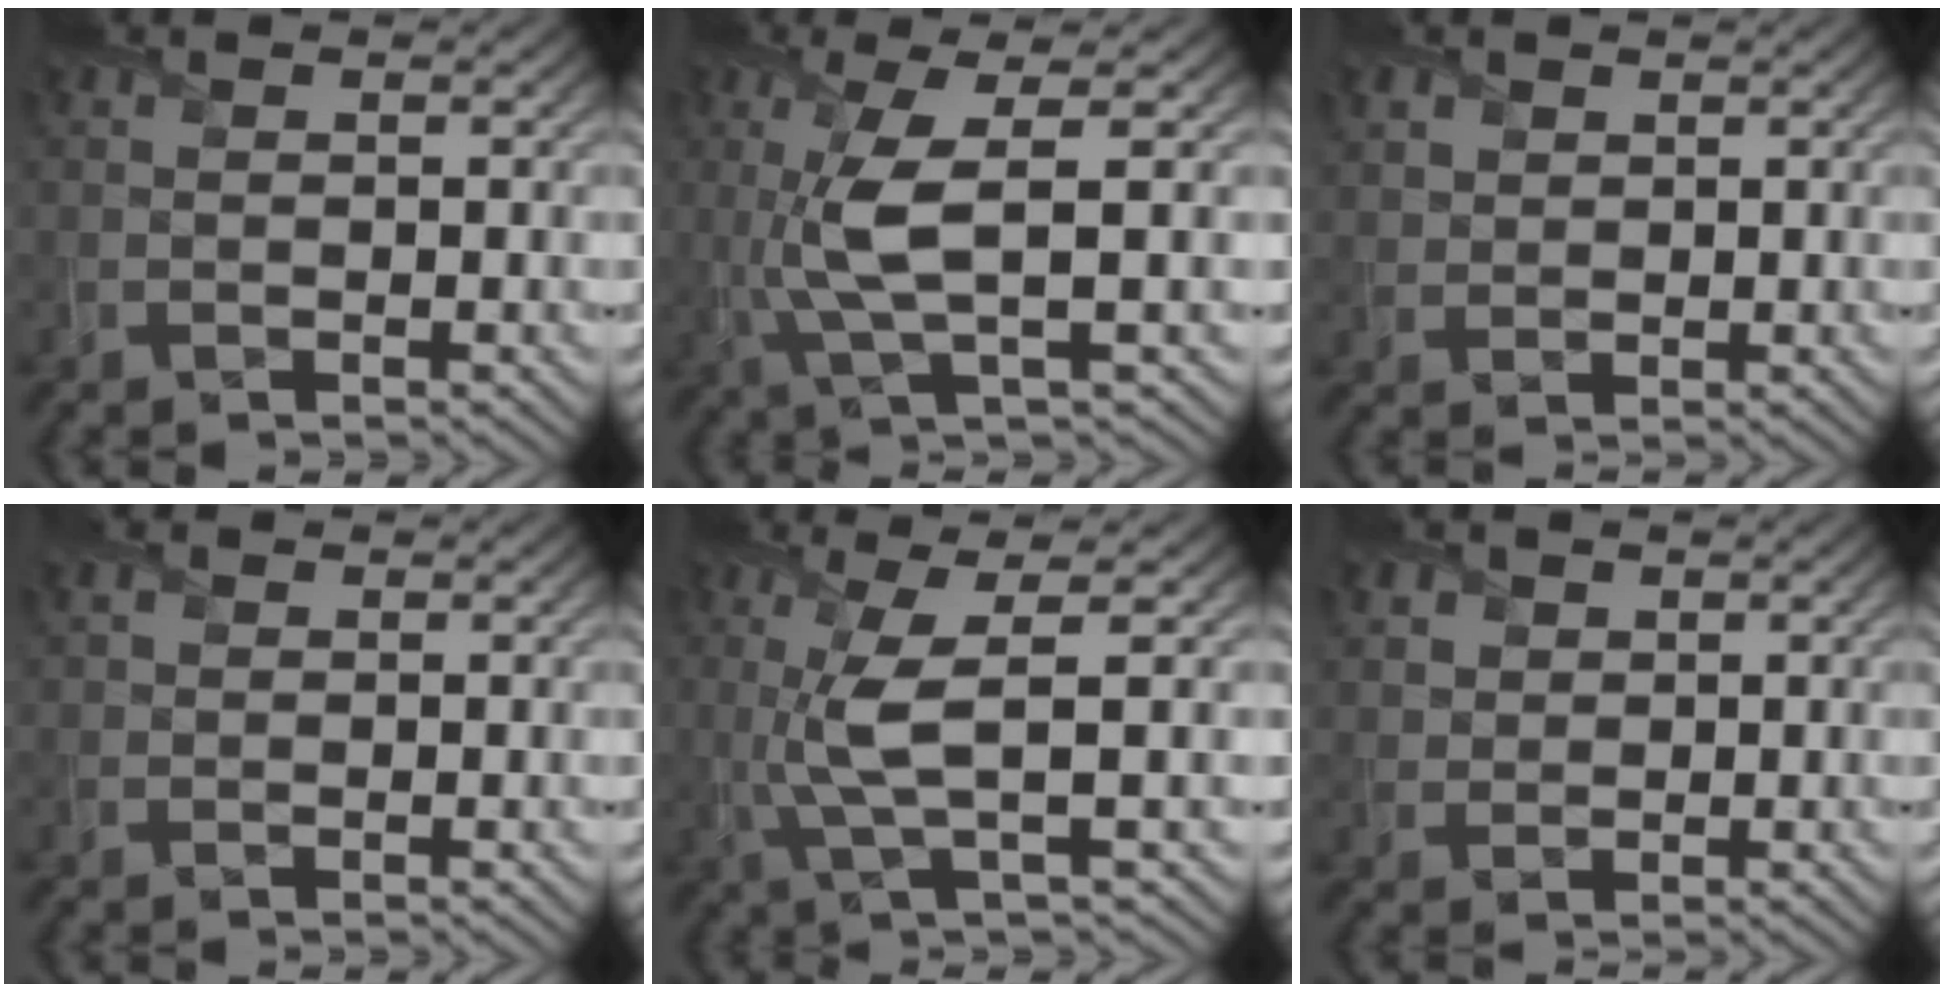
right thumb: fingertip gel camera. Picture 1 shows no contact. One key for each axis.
{"total": 6.7, "fx": 0.2, "fy": 1.3, "fz": 6.5, "tx": -0.147, "ty": 0.008, "tz": 0.005}
{"total": 2.4, "fx": 1.5, "fy": 1.8, "fz": 0.5, "tx": -0.019, "ty": 0.001, "tz": 0.031}
{"total": 1.7, "fx": 1.0, "fy": 1.3, "fz": 0.5, "tx": -0.014, "ty": 0.005, "tz": 0.017}
{"total": 6.0, "fx": 0.4, "fy": 1.0, "fz": 5.9, "tx": -0.130, "ty": 0.010, "tz": 0.007}
{"total": 3.0, "fx": 1.7, "fy": 2.4, "fz": 0.6, "tx": -0.030, "ty": -0.007, "tz": 0.043}